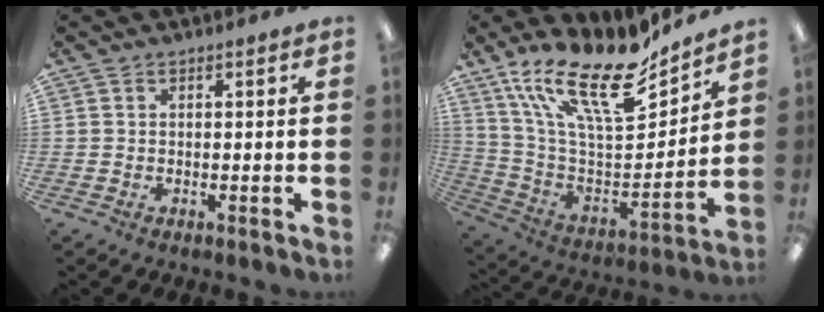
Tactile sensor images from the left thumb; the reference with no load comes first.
{"total": 23.2, "force": [16.3, 7.9, 14.5], "torque": [-0.266, -0.115, 0.284]}